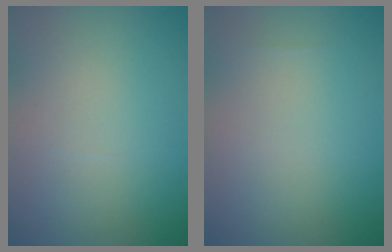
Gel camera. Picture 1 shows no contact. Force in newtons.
{"total": 0.0}